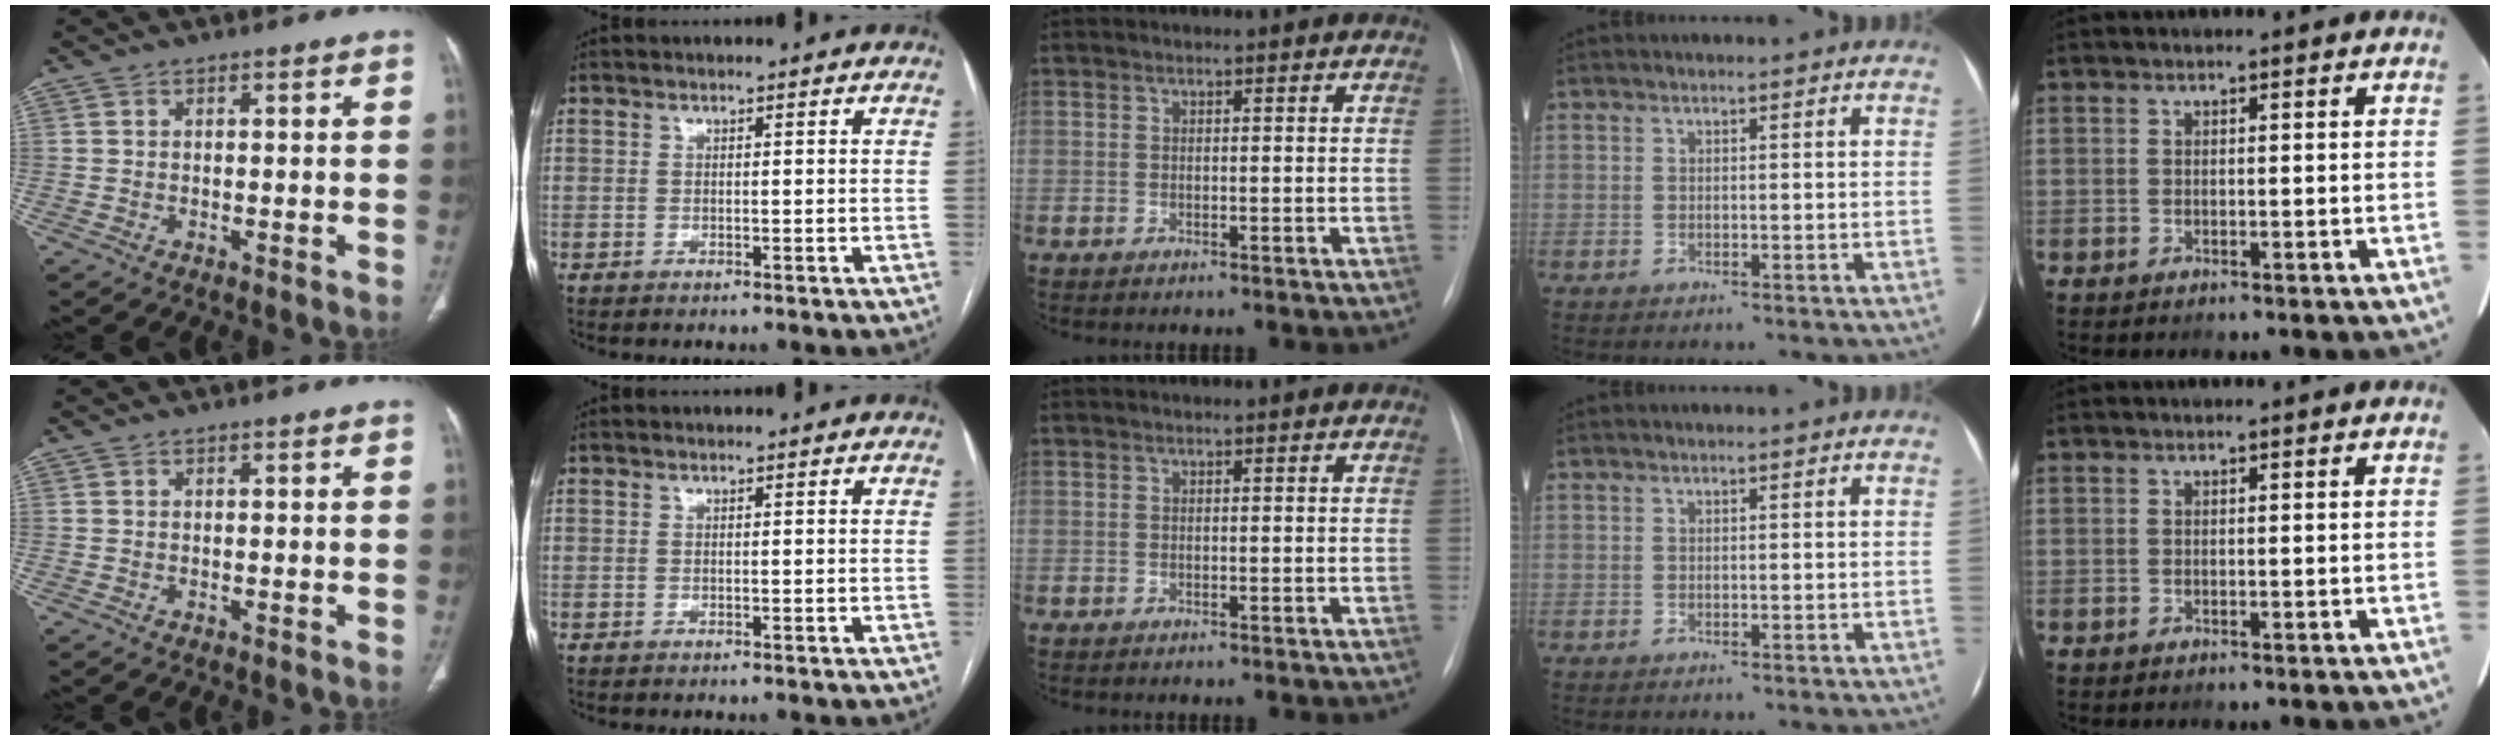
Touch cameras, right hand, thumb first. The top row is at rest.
{}